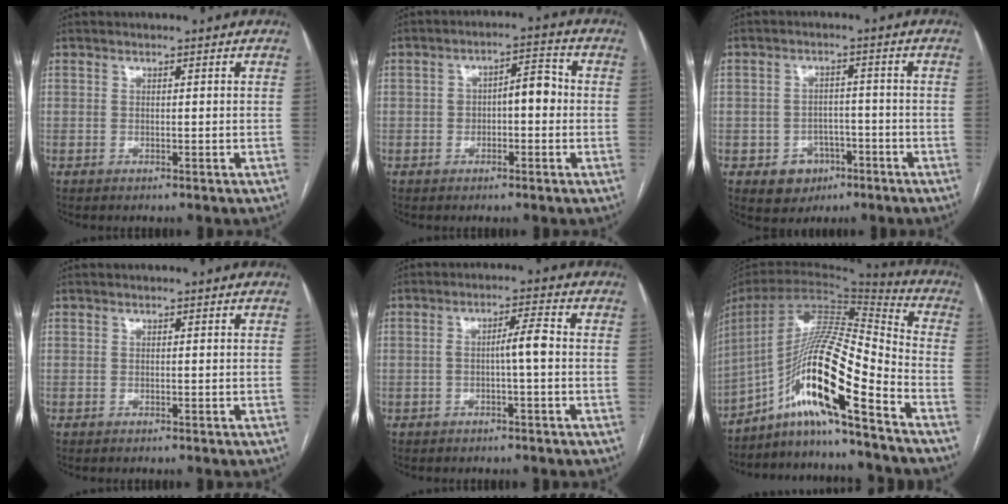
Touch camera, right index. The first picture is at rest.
{"total": 5.1, "force": [-0.3, 2.1, 4.7], "torque": [-0.072, 0.033, -0.006]}
{"total": 5.5, "force": [-2.6, 4.6, 1.6], "torque": [-0.016, 0.009, -0.029]}
{"total": 0.0}
{"total": 3.8, "force": [-0.7, -0.1, 3.7], "torque": [-0.062, 0.011, -0.011]}
{"total": 17.8, "force": [-10.5, 0.3, 14.4], "torque": [-0.277, 0.011, -0.192]}